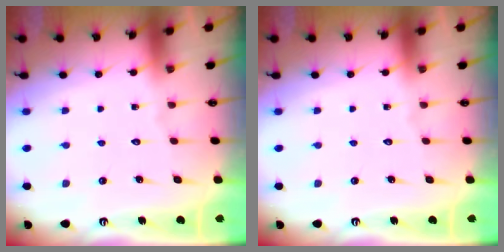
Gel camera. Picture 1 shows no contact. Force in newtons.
{"total": 0.0}